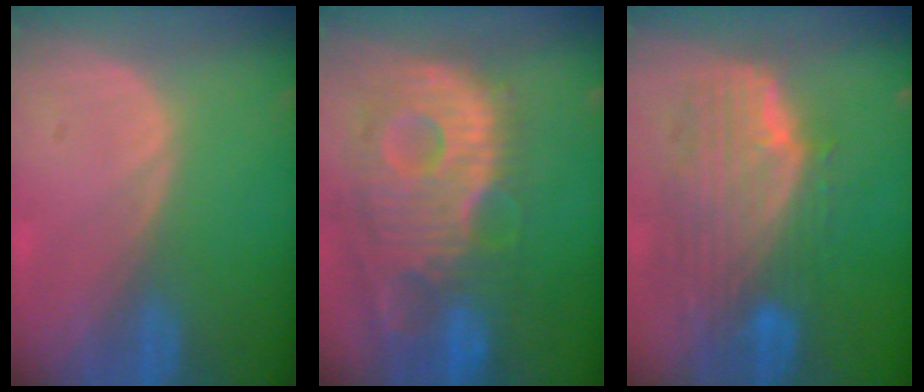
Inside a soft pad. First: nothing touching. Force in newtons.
{"total": 13.5, "press": 11.7, "slide": 6.7}
{"total": 10.0, "press": 8.9, "slide": 4.6}